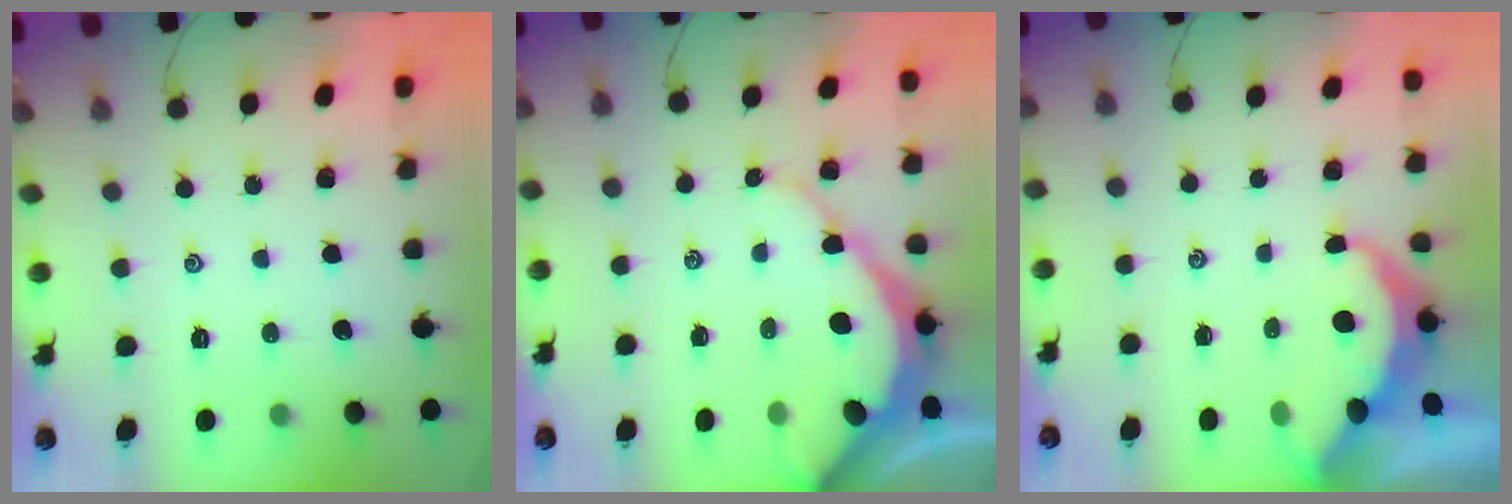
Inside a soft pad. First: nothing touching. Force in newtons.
{"total": 8.9, "press": 8.8, "slide": 0.8}
{"total": 5.8, "press": 5.8, "slide": 0.4}